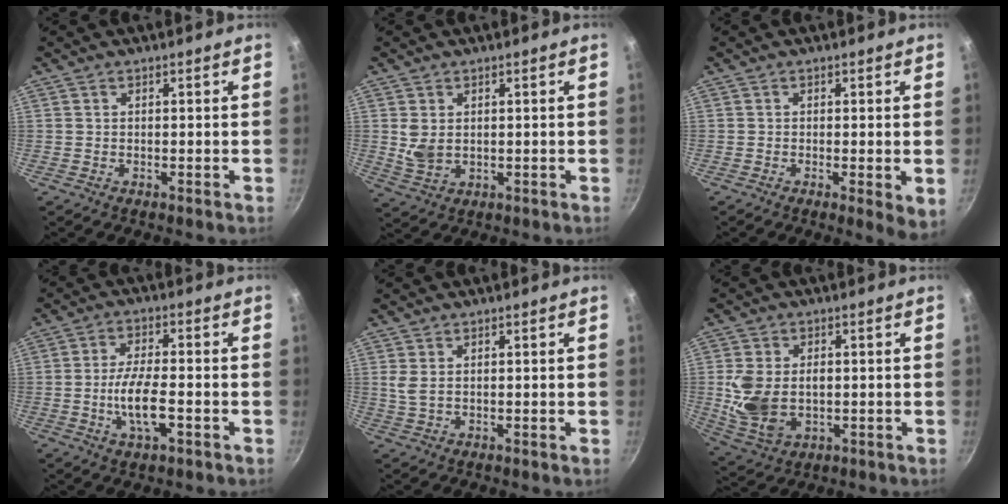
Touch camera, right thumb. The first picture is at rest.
{"total": 4.1, "force": [0.6, 2.8, 3.0], "torque": [-0.058, -0.007, 0.023]}
{"total": 3.7, "force": [-0.7, 0.8, 3.6], "torque": [-0.058, -0.013, -0.014]}
{"total": 8.0, "force": [-2.2, 2.9, 7.1], "torque": [-0.138, 0.009, -0.039]}
{"total": 2.1, "force": [0.7, 1.0, 1.7], "torque": [-0.041, 0.001, 0.020]}
{"total": 11.1, "force": [-0.2, 7.3, 8.3], "torque": [-0.163, 0.000, 0.014]}